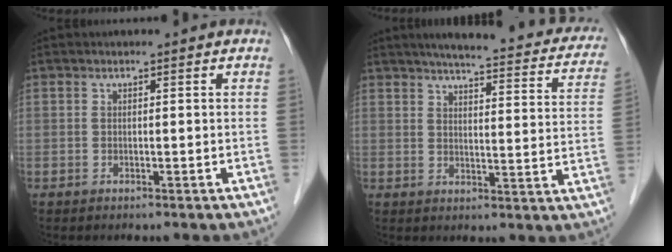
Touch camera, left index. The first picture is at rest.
{"total": 22.7, "force": [19.5, 3.9, 11.1], "torque": [-0.134, -0.013, 0.218]}